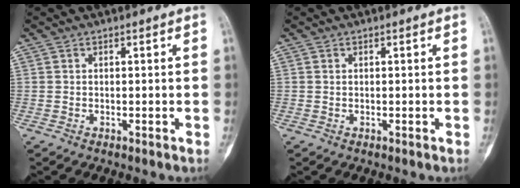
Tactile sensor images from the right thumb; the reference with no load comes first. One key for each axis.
{"total": 0.0}